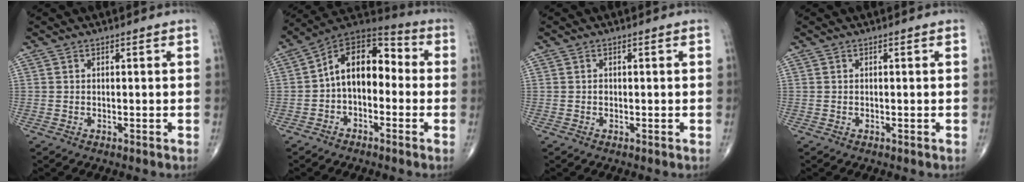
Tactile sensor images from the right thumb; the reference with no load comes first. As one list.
[{"total": 13.1, "force": [-0.8, 8.4, 10.0], "torque": [-0.125, 0.049, -0.030]}, {"total": 0.6, "force": [0.0, 0.5, 0.3], "torque": [-0.005, 0.001, -0.001]}, {"total": 0.0}]